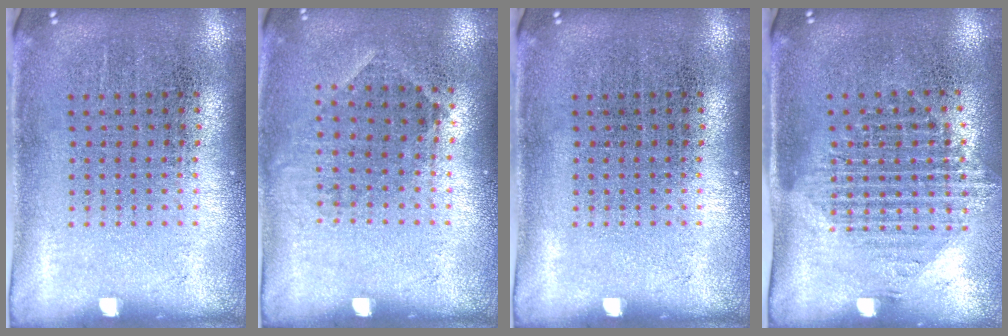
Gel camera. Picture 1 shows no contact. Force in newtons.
{"total": 0.9, "press": 0.6, "slide": 0.6}
{"total": 0.0}
{"total": 1.5, "press": 1.2, "slide": 0.9}